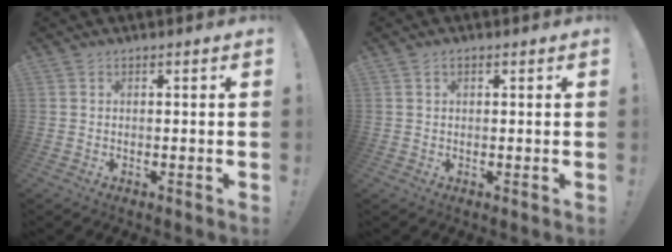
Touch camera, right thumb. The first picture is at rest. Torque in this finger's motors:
{"motor_torque": [-0.02, -0.02, -0.04, -0.07, 0.13]}